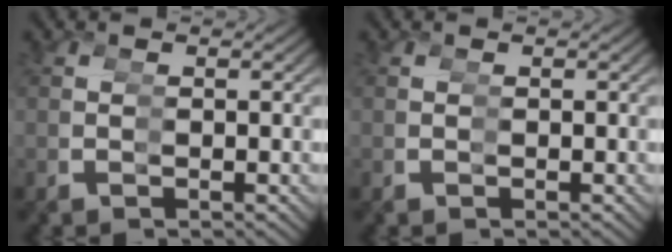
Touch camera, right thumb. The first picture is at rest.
{"total": 0.0}